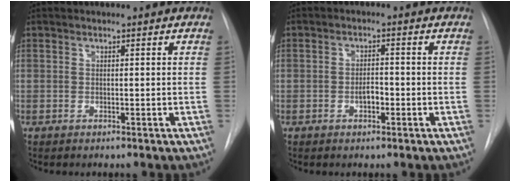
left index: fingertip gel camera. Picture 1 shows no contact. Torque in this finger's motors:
{"motor_torque": [0.07, 0.03, 0.08, 0.01]}